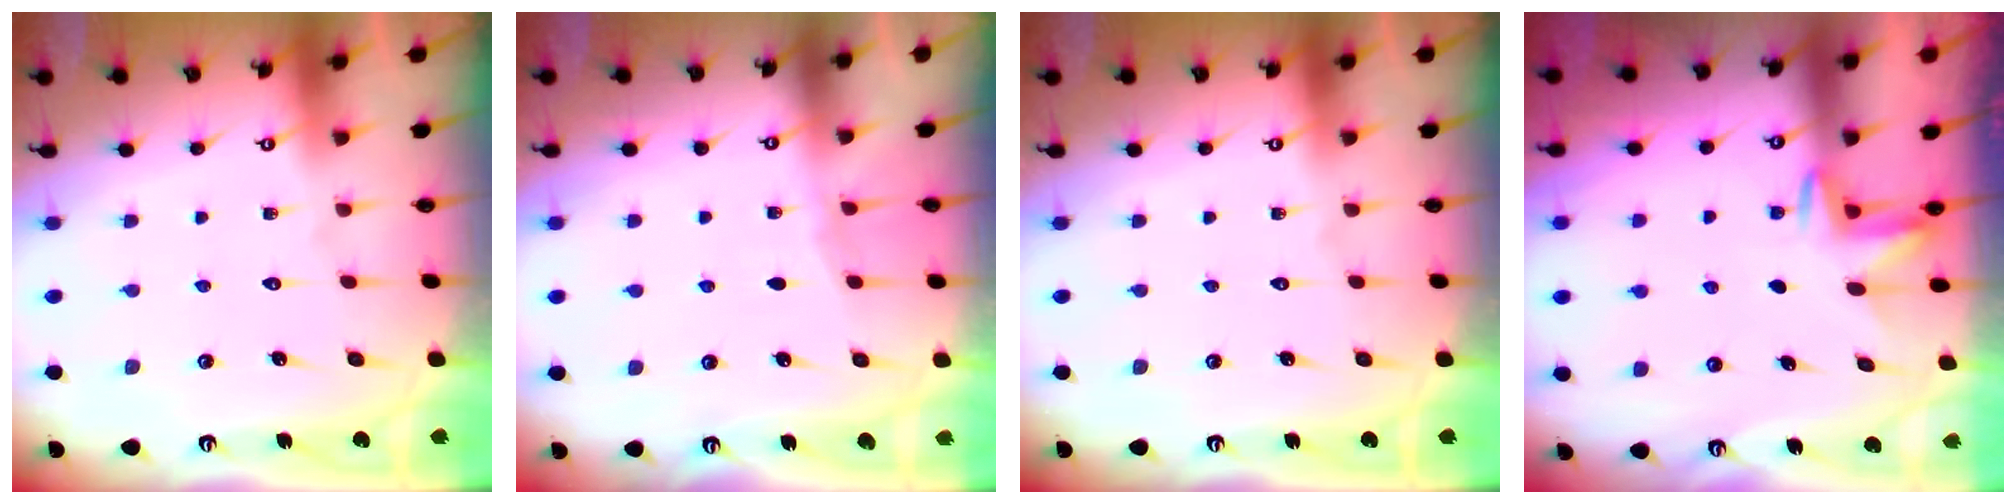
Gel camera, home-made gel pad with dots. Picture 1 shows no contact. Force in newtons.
{"total": 3.4, "press": 3.4, "slide": 0.5}
{"total": 0.0}
{"total": 2.6, "press": 2.6, "slide": 0.4}